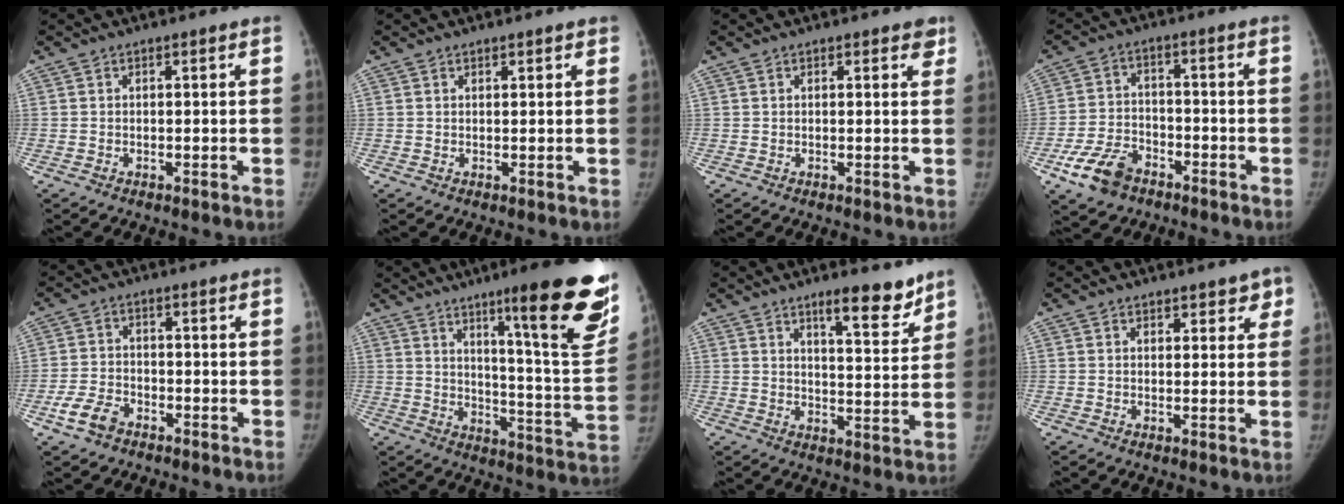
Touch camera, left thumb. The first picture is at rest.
{"total": 1.2, "force": [0.9, 0.6, 0.6], "torque": [-0.002, -0.004, 0.010]}
{"total": 2.1, "force": [1.4, 1.0, 1.2], "torque": [0.004, -0.004, 0.010]}
{"total": 9.3, "force": [-5.6, 5.8, 4.7], "torque": [-0.082, 0.022, -0.102]}
{"total": 5.5, "force": [-3.4, 3.3, 2.8], "torque": [-0.057, 0.017, -0.063]}
{"total": 23.8, "force": [13.8, 3.1, 19.1], "torque": [-0.227, -0.076, 0.204]}
{"total": 9.3, "force": [6.9, 2.4, 5.8], "torque": [-0.059, -0.052, 0.104]}
{"total": 3.7, "force": [2.5, 2.2, 1.6], "torque": [0.020, -0.010, 0.030]}